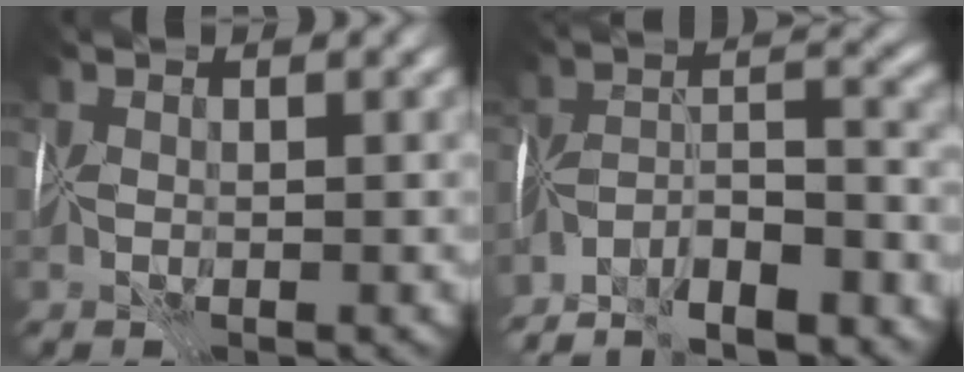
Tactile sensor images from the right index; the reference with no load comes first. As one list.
[{"total": 8.5, "force": [-7.3, 1.8, 4.0], "torque": [-0.053, 0.004, -0.132]}]